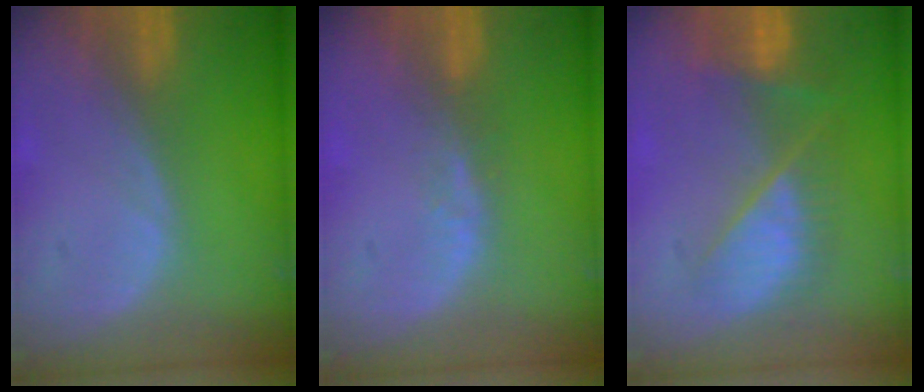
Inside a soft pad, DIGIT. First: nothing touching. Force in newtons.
{"total": 2.4, "press": 1.8, "slide": 1.5}
{"total": 8.6, "press": 7.9, "slide": 3.4}